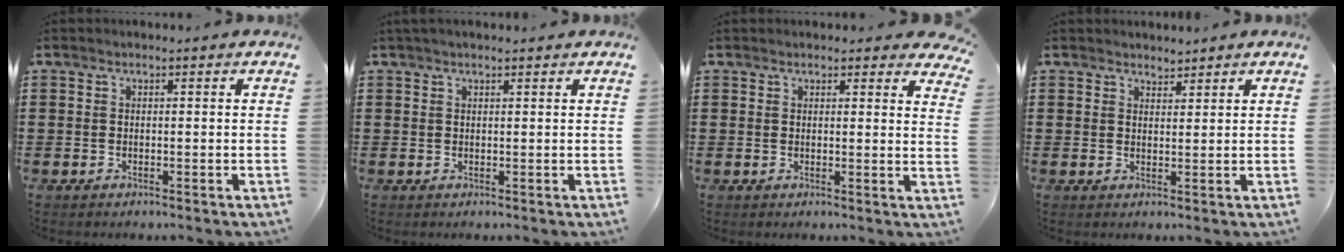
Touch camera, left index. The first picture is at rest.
{"total": 0.9, "force": [0.7, 0.1, 0.6], "torque": [-0.013, 0.002, 0.014]}
{"total": 2.1, "force": [2.0, 0.4, 0.4], "torque": [-0.007, -0.006, 0.037]}
{"total": 2.0, "force": [1.9, 0.6, -0.1], "torque": [-0.003, 0.002, 0.038]}